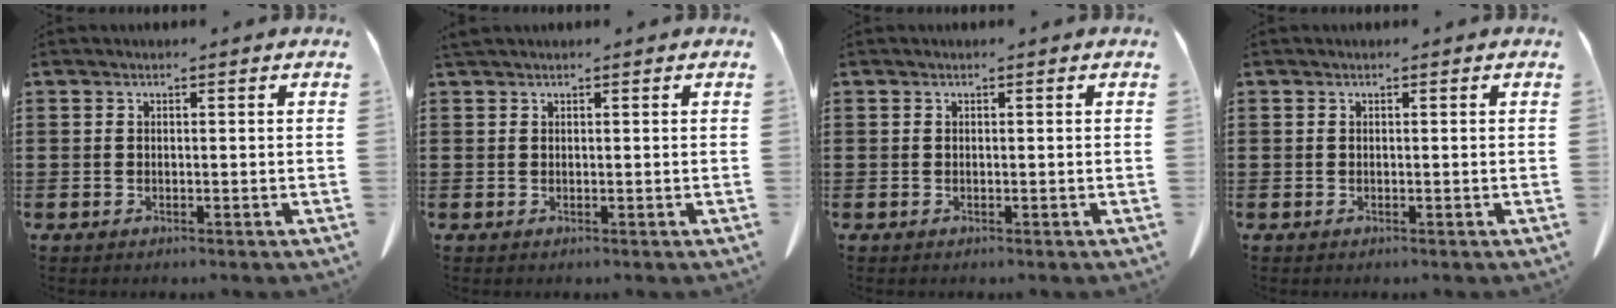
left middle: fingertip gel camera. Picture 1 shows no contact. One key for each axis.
{"total": 0.6, "fx": 0.6, "fy": 0.1, "fz": 0.3, "tx": -0.007, "ty": -0.001, "tz": 0.012}
{"total": 0.0}
{"total": 0.0}